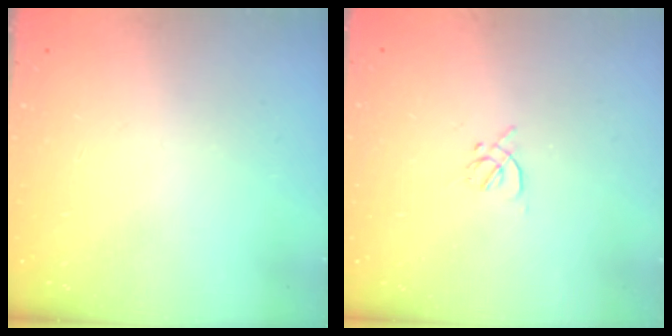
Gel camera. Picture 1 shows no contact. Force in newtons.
{"total": 1.7, "press": 1.7, "slide": 0.5}